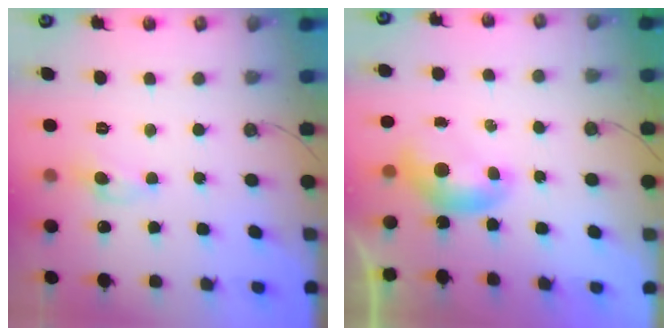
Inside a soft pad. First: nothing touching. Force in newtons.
{"total": 0.0}